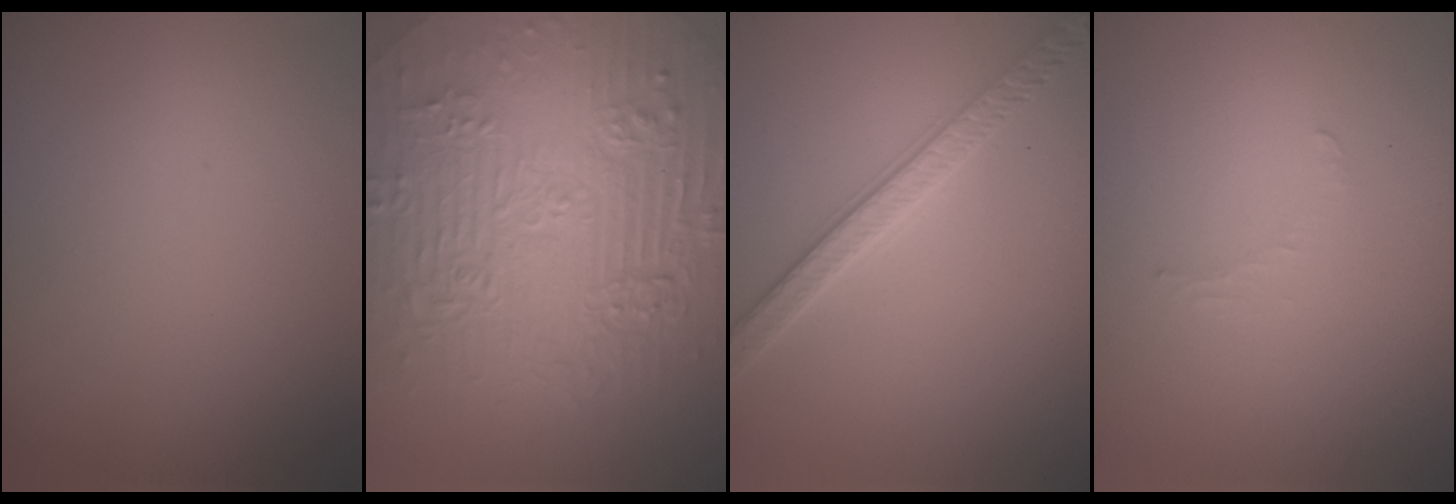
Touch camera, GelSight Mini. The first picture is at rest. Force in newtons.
{"total": 11.0, "press": 7.3, "slide": 8.2}
{"total": 3.6, "press": 3.5, "slide": 0.7}
{"total": 0.7, "press": 0.7, "slide": 0.1}